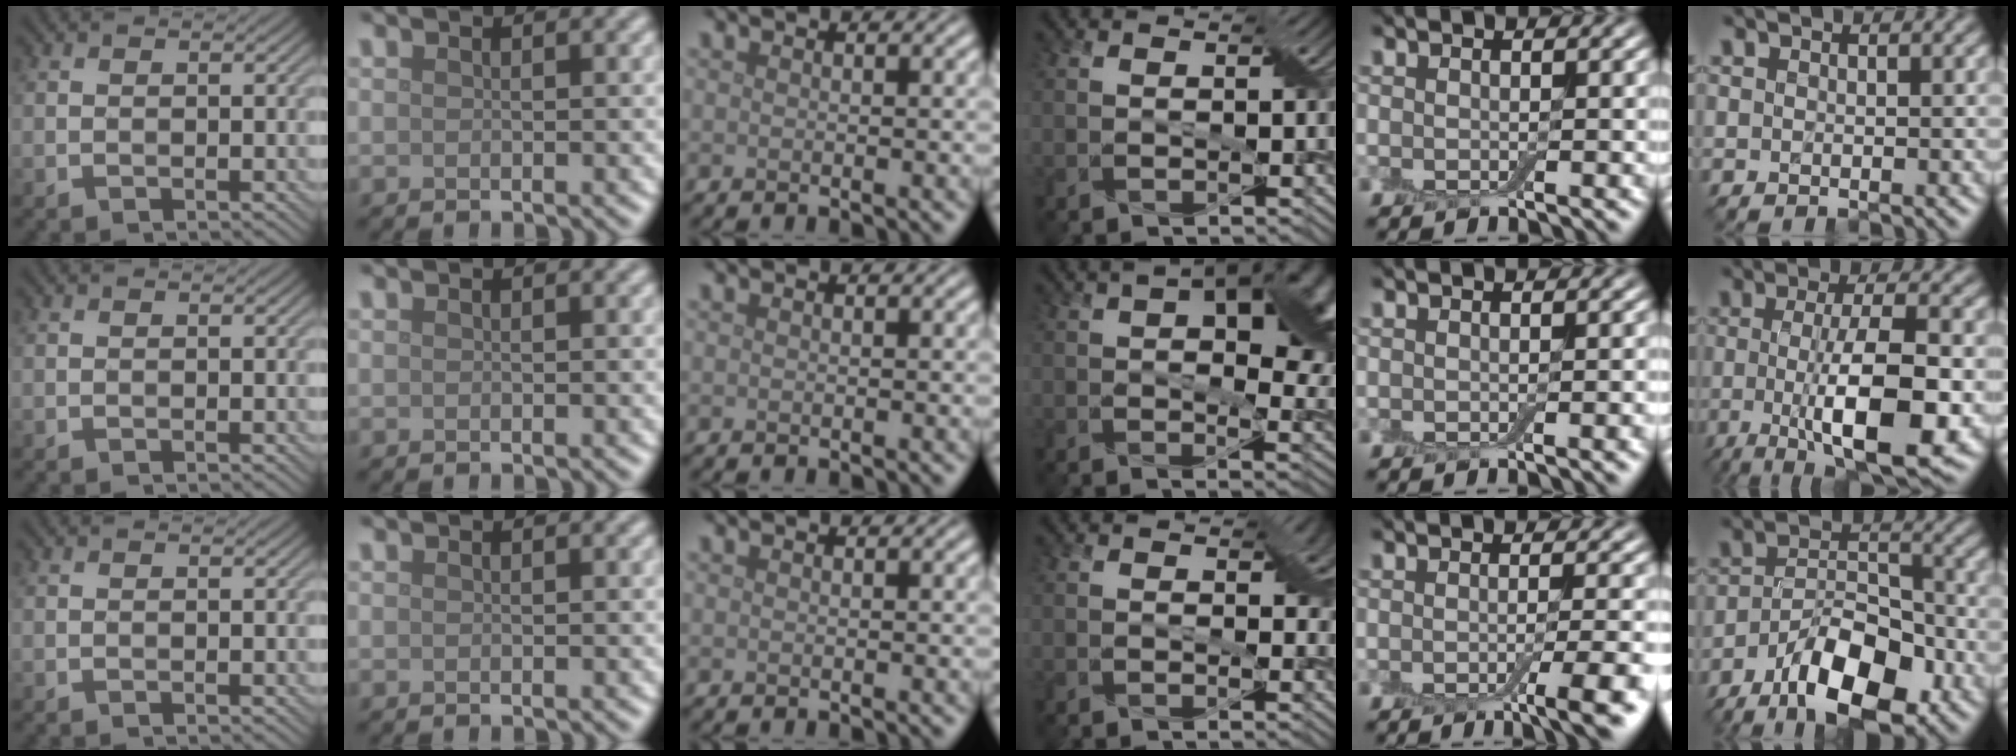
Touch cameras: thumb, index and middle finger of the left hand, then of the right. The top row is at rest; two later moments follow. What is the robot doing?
{"motion": "wrap", "object": "cling film"}